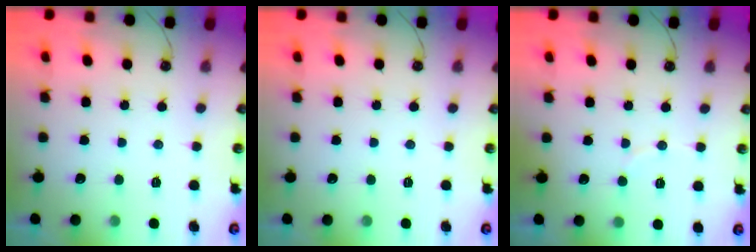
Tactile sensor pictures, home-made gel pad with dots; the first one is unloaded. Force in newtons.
{"total": 0.0}
{"total": 4.6, "press": 4.6, "slide": 0.6}